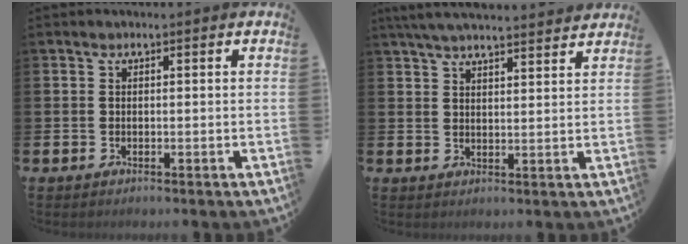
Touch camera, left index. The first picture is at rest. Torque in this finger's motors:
{"motor_torque": [0.90, -0.88, 0.21, 0.12]}